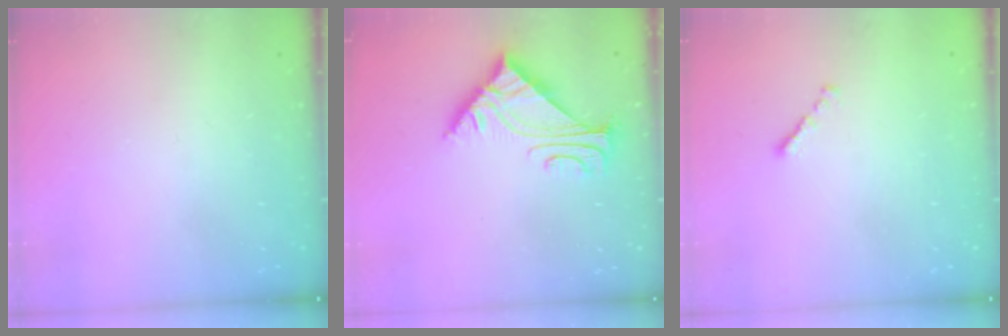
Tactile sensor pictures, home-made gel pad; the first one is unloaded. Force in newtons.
{"total": 5.2, "press": 5.1, "slide": 0.7}
{"total": 0.8, "press": 0.7, "slide": 0.4}